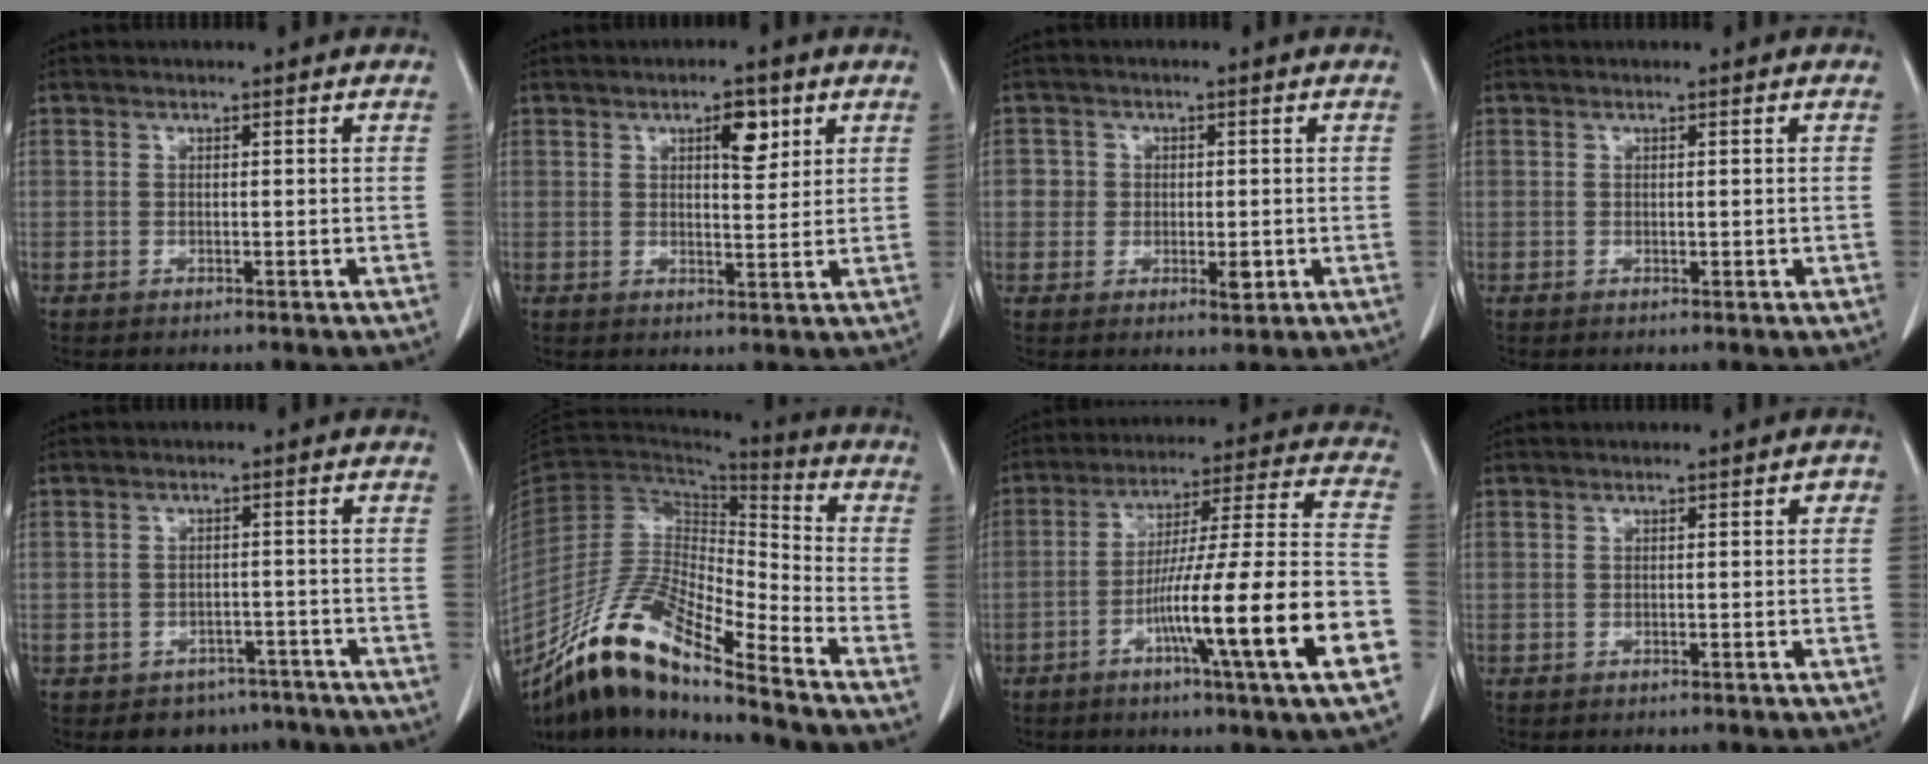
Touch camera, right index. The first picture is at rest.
{"total": 4.5, "force": [2.2, 1.6, 3.6], "torque": [-0.055, -0.002, 0.033]}
{"total": 3.7, "force": [-0.4, 3.1, 1.9], "torque": [-0.017, 0.004, -0.006]}
{"total": 0.7, "force": [-0.1, 0.5, 0.6], "torque": [-0.006, -0.001, 0.000]}
{"total": 5.5, "force": [-4.1, 3.6, 0.1], "torque": [0.016, 0.018, -0.054]}
{"total": 16.6, "force": [-13.3, 2.3, 9.7], "torque": [-0.180, 0.010, -0.244]}
{"total": 21.2, "force": [-8.0, -0.7, 19.6], "torque": [-0.274, -0.007, -0.132]}
{"total": 1.0, "force": [0.0, 0.4, 0.9], "torque": [-0.004, 0.006, -0.002]}